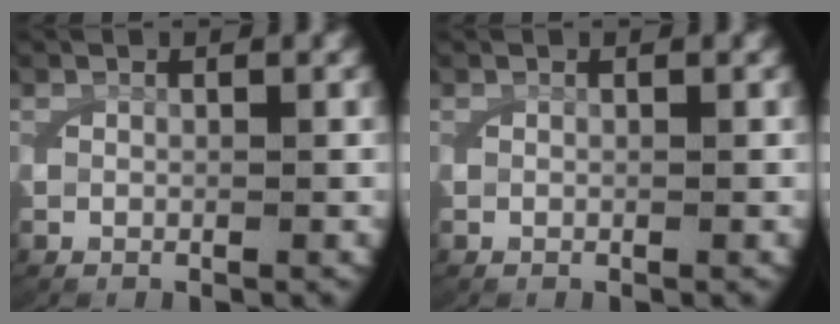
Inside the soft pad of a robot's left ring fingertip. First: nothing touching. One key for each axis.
{"total": 0.0}